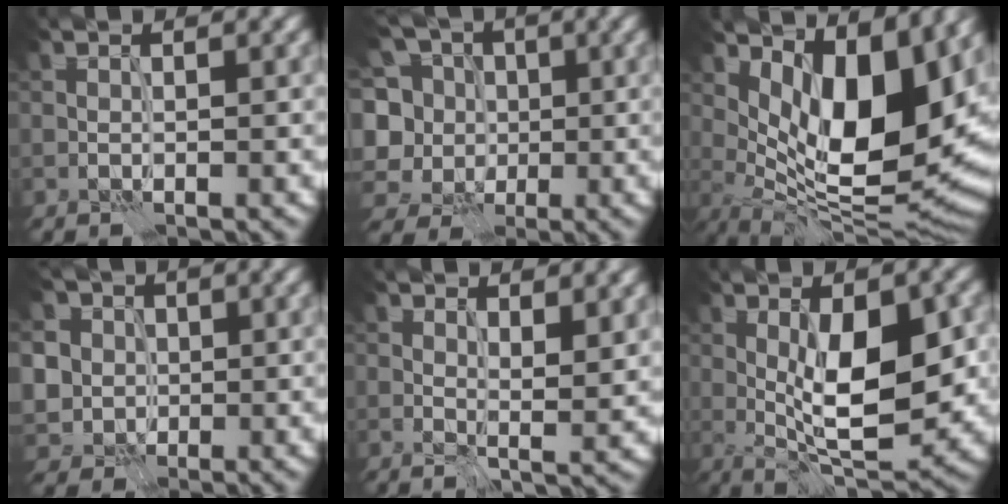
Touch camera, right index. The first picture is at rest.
{"total": 9.8, "force": [1.0, 8.8, 4.1], "torque": [-0.115, 0.039, -0.018]}
{"total": 13.7, "force": [3.5, 6.0, 11.8], "torque": [-0.160, -0.014, 0.060]}
{"total": 6.7, "force": [1.8, 6.1, 2.3], "torque": [-0.055, 0.016, 0.018]}
{"total": 3.3, "force": [1.6, 1.1, 2.6], "torque": [-0.040, -0.005, 0.030]}
{"total": 9.7, "force": [-0.2, 3.2, 9.1], "torque": [-0.137, -0.004, -0.002]}